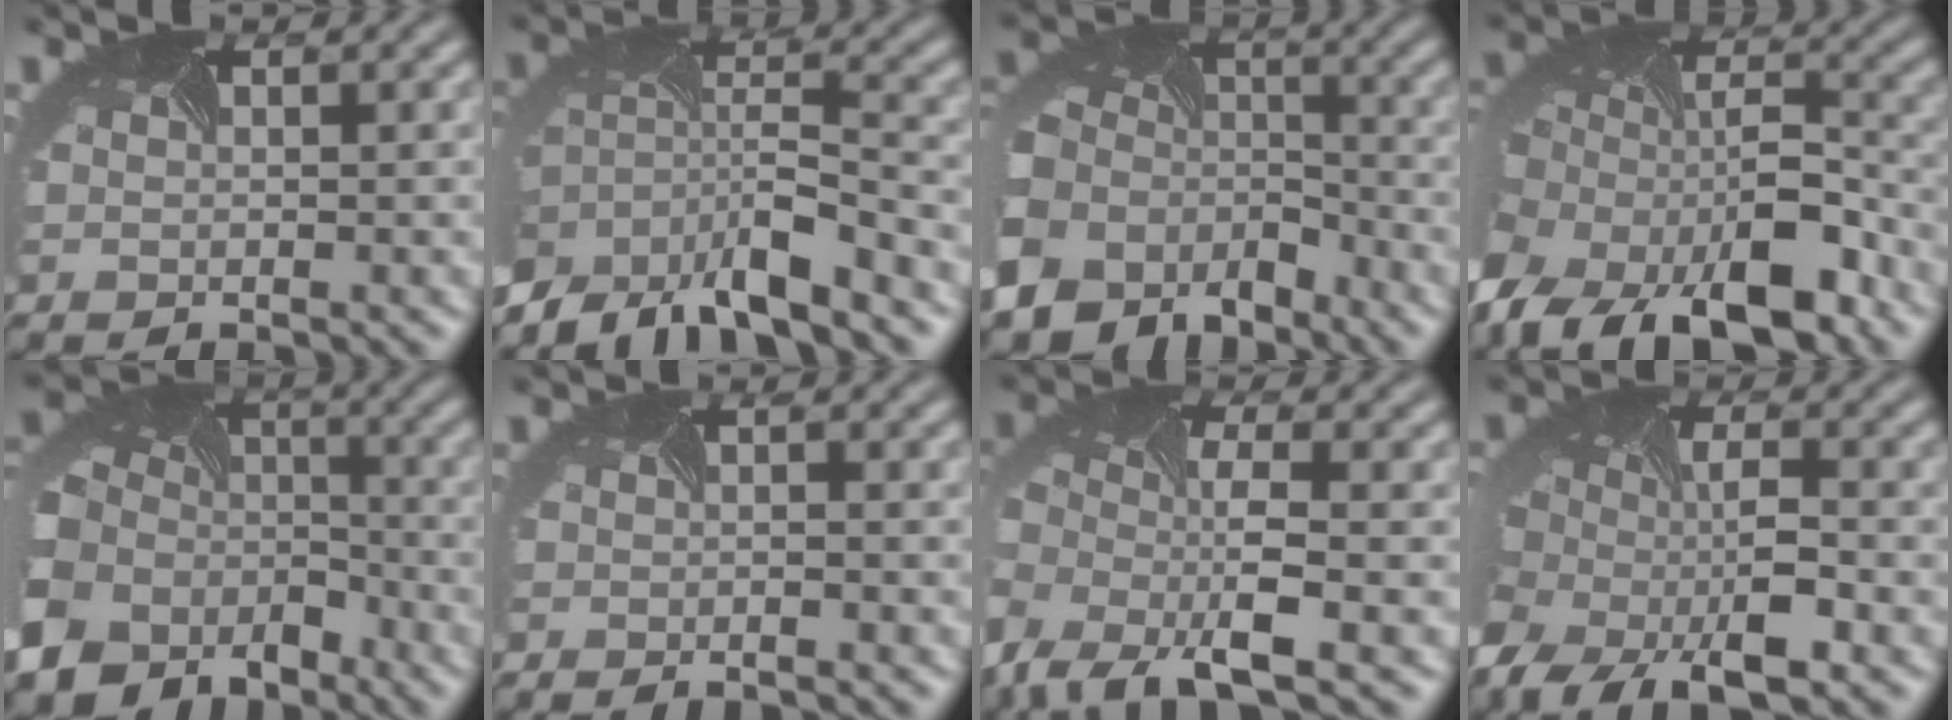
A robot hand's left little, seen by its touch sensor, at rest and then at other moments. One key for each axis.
{"total": 7.4, "fx": -5.7, "fy": 2.5, "fz": 4.0, "tx": -0.066, "ty": -0.010, "tz": -0.107}
{"total": 11.7, "fx": -6.6, "fy": 8.5, "fz": 4.6, "tx": -0.129, "ty": -0.043, "tz": -0.101}
{"total": 13.8, "fx": -7.9, "fy": 6.8, "fz": 9.0, "tx": -0.179, "ty": -0.033, "tz": -0.126}
{"total": 14.8, "fx": -7.8, "fy": 11.4, "fz": 5.4, "tx": -0.147, "ty": -0.063, "tz": -0.116}
{"total": 1.3, "fx": -1.2, "fy": 0.0, "fz": 0.5, "tx": -0.005, "ty": -0.018, "tz": -0.013}
{"total": 7.8, "fx": -4.7, "fy": 2.8, "fz": 5.6, "tx": -0.114, "ty": -0.011, "tz": -0.095}
{"total": 11.4, "fx": -6.3, "fy": 5.6, "fz": 7.7, "tx": -0.167, "ty": -0.052, "tz": -0.094}